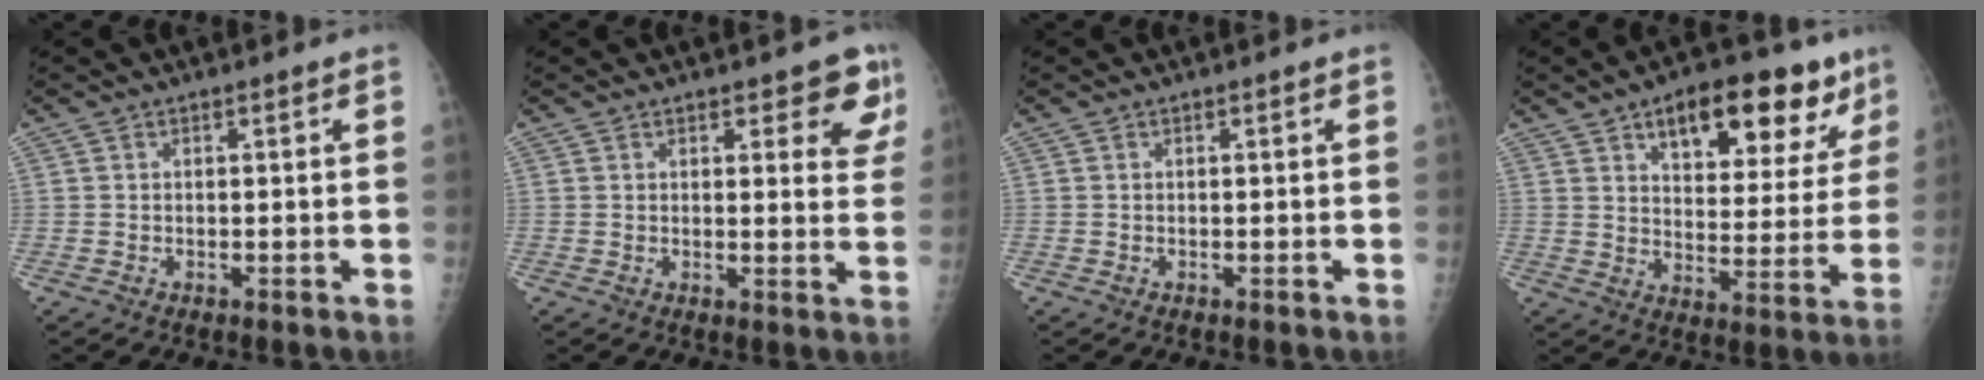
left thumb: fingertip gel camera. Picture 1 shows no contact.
{"total": 6.3, "force": [4.1, 2.7, 3.9], "torque": [-0.006, -0.023, 0.039]}
{"total": 0.0}
{"total": 19.2, "force": [10.9, 9.0, 13.0], "torque": [-0.129, -0.030, 0.159]}